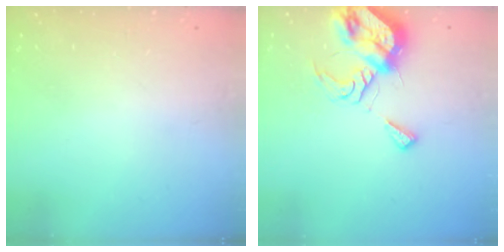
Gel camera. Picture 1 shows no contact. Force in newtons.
{"total": 10.2, "press": 10.2, "slide": 1.1}